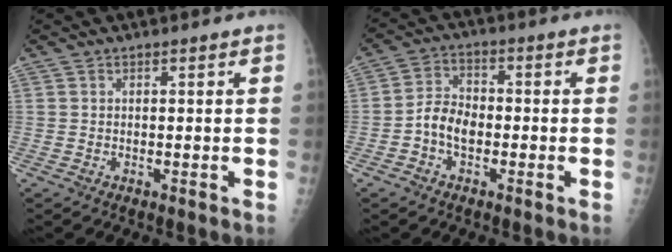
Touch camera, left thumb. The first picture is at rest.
{"total": 6.2, "force": [-2.0, 4.2, 4.1], "torque": [-0.063, 0.023, -0.048]}